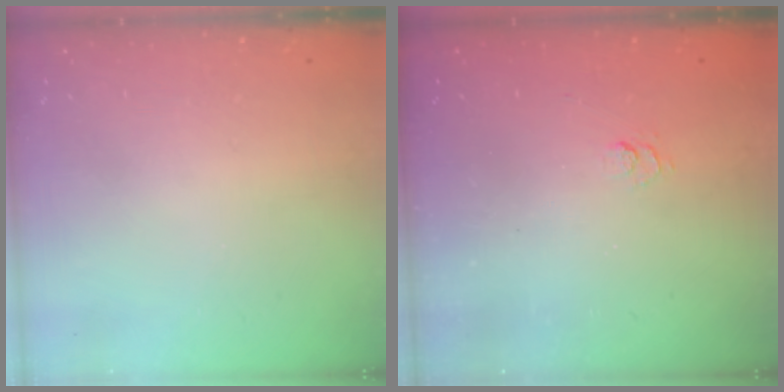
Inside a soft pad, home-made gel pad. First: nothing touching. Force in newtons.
{"total": 2.7, "press": 2.2, "slide": 1.5}